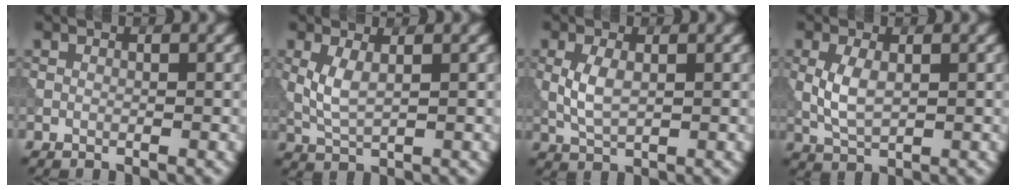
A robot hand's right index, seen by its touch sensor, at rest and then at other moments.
{"total": 2.7, "force": [0.6, 1.0, 2.4], "torque": [-0.057, 0.001, 0.015]}
{"total": 2.8, "force": [0.2, 1.4, 2.4], "torque": [-0.059, 0.001, 0.007]}
{"total": 3.2, "force": [0.2, 1.6, 2.7], "torque": [-0.063, 0.001, 0.009]}